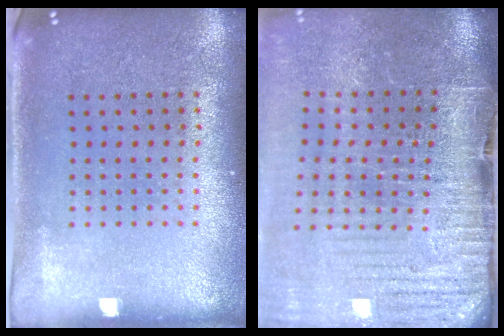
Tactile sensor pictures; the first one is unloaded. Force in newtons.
{"total": 4.3, "press": 3.6, "slide": 2.4}